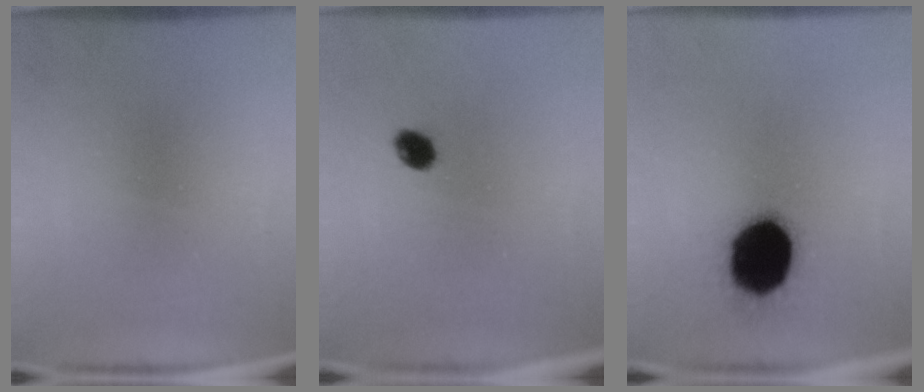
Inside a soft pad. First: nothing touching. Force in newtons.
{"total": 3.1}
{"total": 19.1}